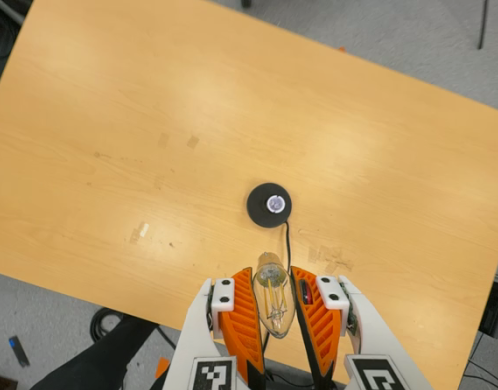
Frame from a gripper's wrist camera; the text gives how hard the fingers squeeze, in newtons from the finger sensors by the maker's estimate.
{"total": 13.7, "left": 14.4, "right": 13.1}